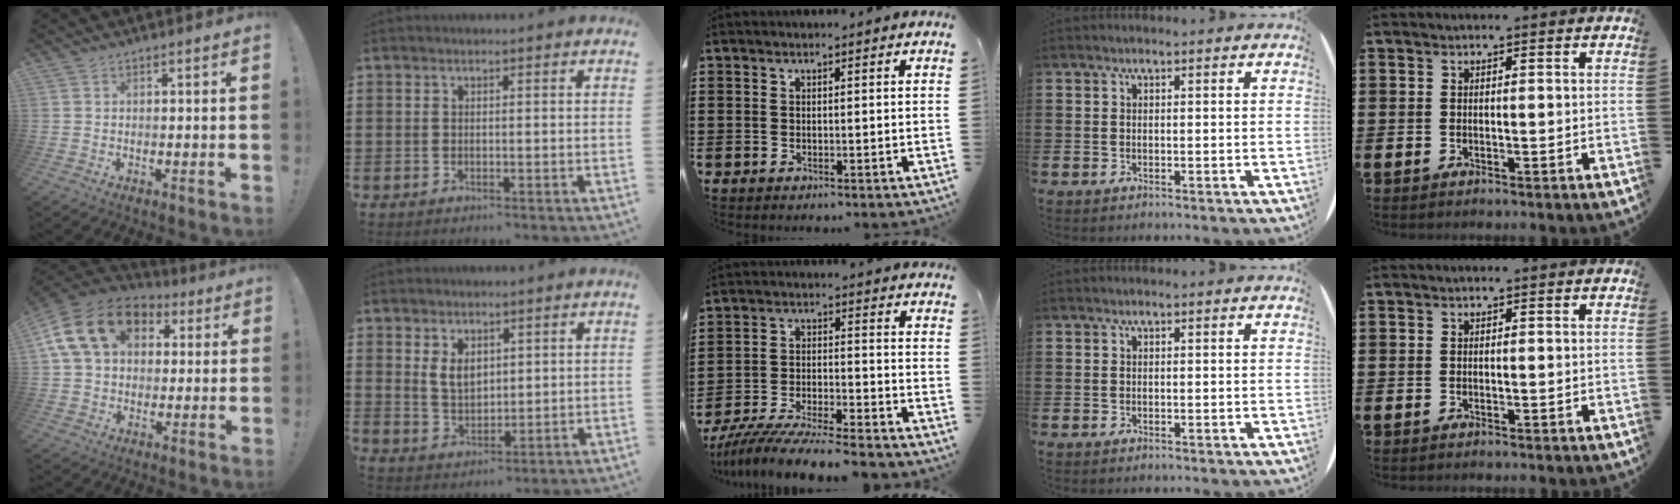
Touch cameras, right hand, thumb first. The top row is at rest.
{"thumb": {"total": 17.3, "force": [5.6, 12.4, 10.7], "torque": [-0.179, 0.003, 0.106]}, "index": {"total": 4.1, "force": [1.8, 2.6, 2.5], "torque": [-0.050, 0.005, 0.031]}, "middle": {"total": 7.9, "force": [-7.6, 0.1, 2.2], "torque": [-0.043, 0.002, -0.149]}}